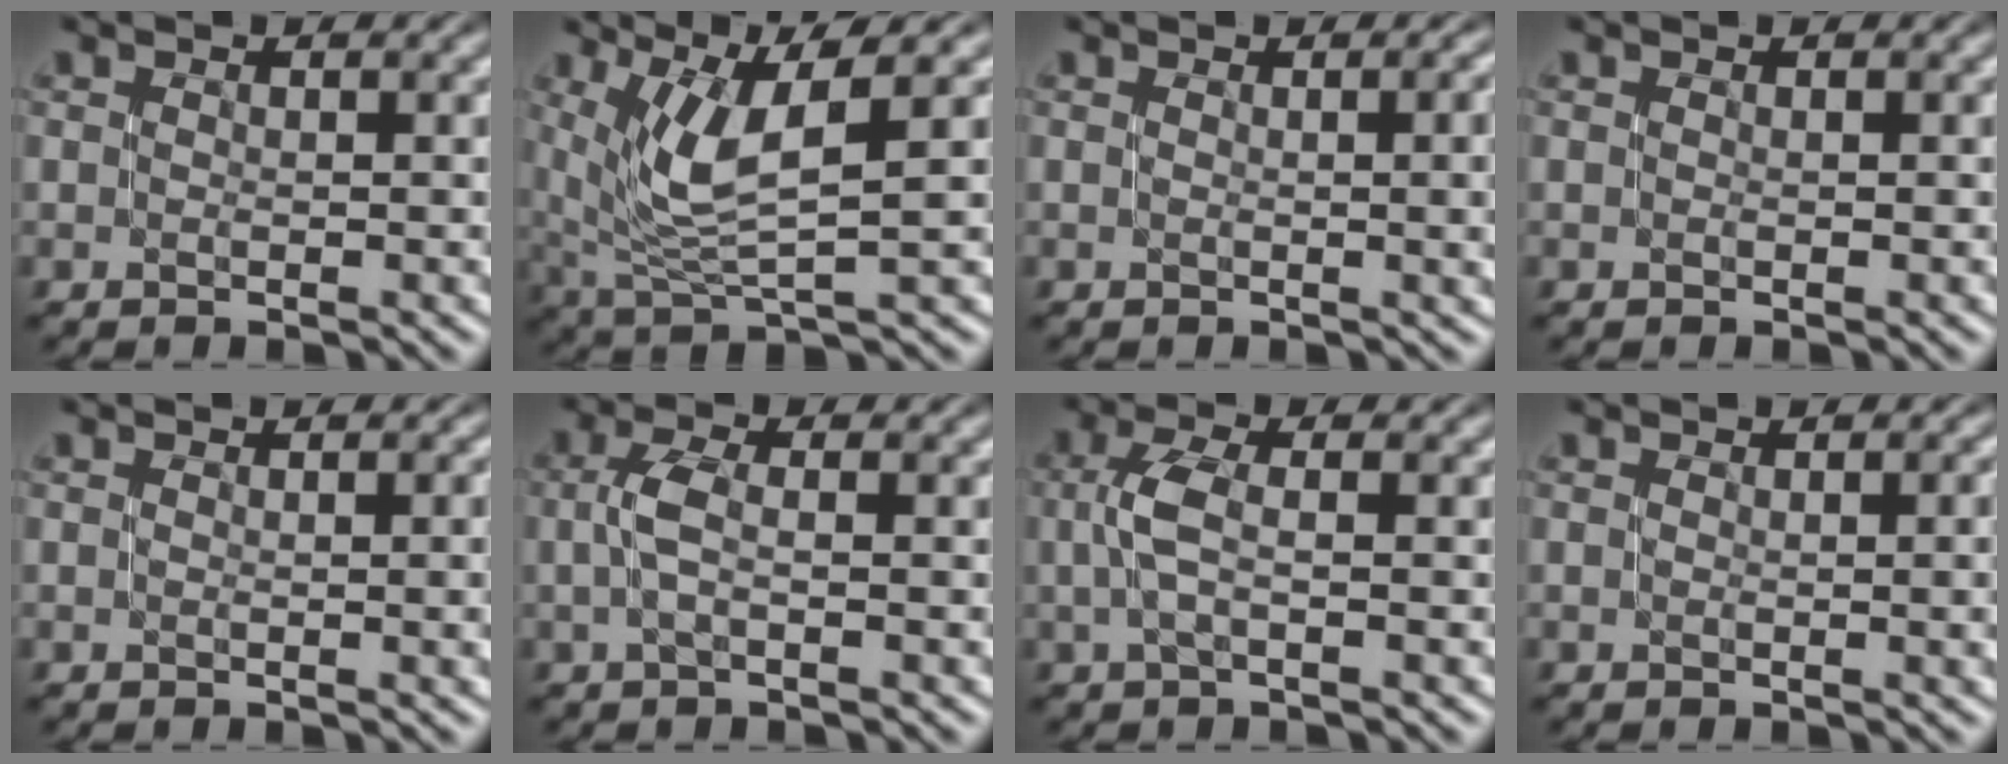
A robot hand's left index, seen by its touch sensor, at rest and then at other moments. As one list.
[{"total": 5.6, "force": [2.0, 1.5, 5.0], "torque": [-0.103, -0.001, 0.043]}, {"total": 5.1, "force": [0.2, 2.1, 4.6], "torque": [-0.031, 0.007, 0.001]}, {"total": 0.0}, {"total": 2.8, "force": [0.0, 1.0, 2.6], "torque": [-0.027, 0.006, -0.002]}, {"total": 2.2, "force": [-0.1, 0.7, 2.0], "torque": [-0.048, 0.012, -0.005]}, {"total": 2.5, "force": [0.0, 0.8, 2.4], "torque": [-0.055, 0.011, -0.003]}, {"total": 3.6, "force": [0.0, 1.4, 3.3], "torque": [-0.027, 0.006, -0.002]}]